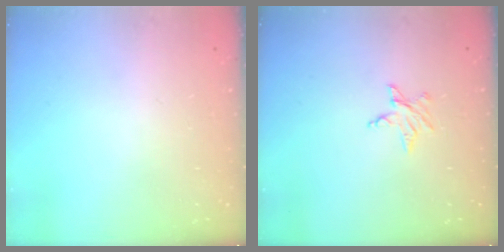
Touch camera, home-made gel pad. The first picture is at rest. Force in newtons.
{"total": 3.5, "press": 3.5, "slide": 0.4}